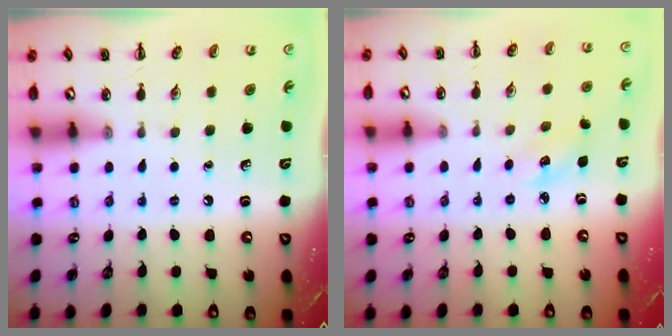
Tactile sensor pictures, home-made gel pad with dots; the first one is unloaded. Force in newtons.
{"total": 3.9, "press": 3.8, "slide": 1.1}